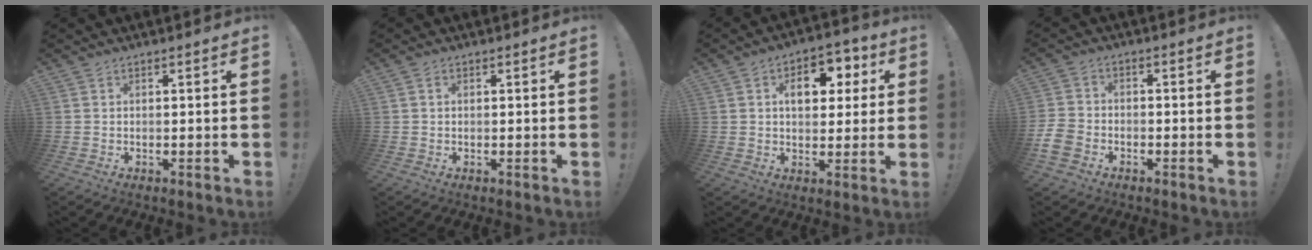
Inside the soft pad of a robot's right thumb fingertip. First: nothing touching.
{"total": 0.6, "force": [0.1, 0.5, 0.2], "torque": [0.003, 0.000, 0.000]}
{"total": 10.8, "force": [3.0, 7.4, 7.3], "torque": [-0.094, -0.002, 0.051]}
{"total": 6.9, "force": [-3.7, 4.8, 3.3], "torque": [-0.075, 0.018, -0.068]}